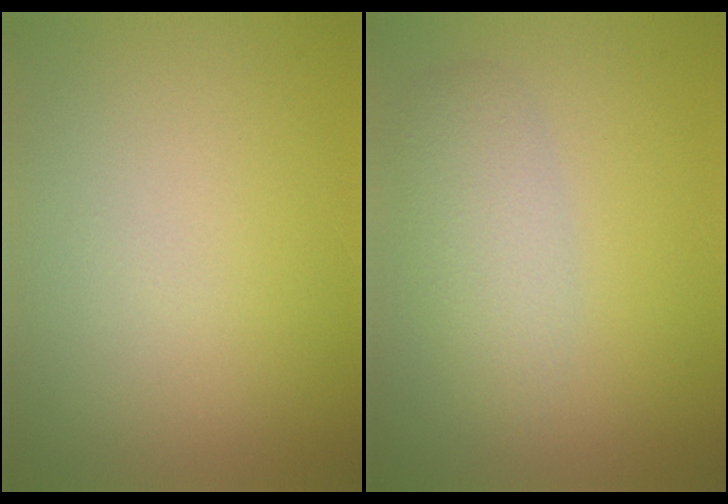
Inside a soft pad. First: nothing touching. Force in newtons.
{"total": 2.9, "press": 2.9, "slide": 0.1}